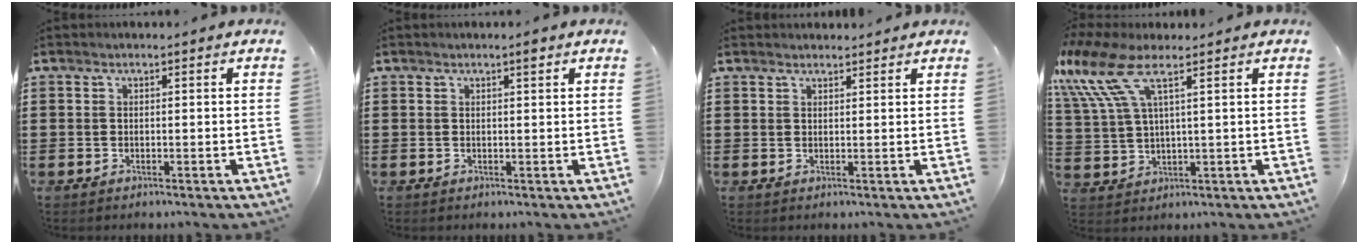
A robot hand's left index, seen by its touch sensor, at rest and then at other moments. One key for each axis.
{"total": 1.3, "fx": 0.9, "fy": 0.1, "fz": 0.9, "tx": -0.011, "ty": -0.003, "tz": 0.013}
{"total": 1.5, "fx": 1.4, "fy": 0.3, "fz": 0.2, "tx": -0.006, "ty": 0.001, "tz": 0.028}
{"total": 10.2, "fx": 5.5, "fy": 3.2, "fz": 8.0, "tx": -0.204, "ty": -0.017, "tz": 0.097}